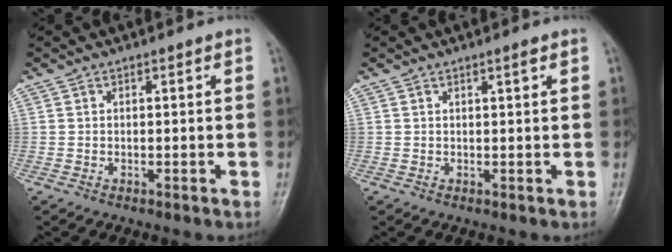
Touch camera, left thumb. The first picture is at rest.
{"total": 1.0, "force": [0.6, 0.0, 0.7], "torque": [-0.011, -0.003, 0.010]}